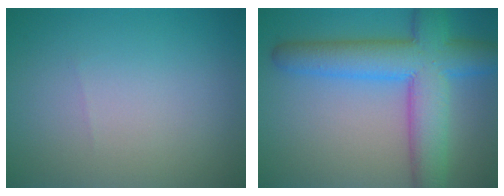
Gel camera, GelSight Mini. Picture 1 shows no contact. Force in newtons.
{"total": 9.2, "press": 9.2, "slide": 0.2}